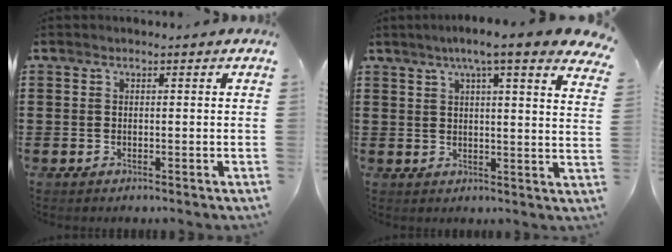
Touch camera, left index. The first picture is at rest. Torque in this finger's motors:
{"motor_torque": [1.54, -0.59, 0.79, 0.21]}